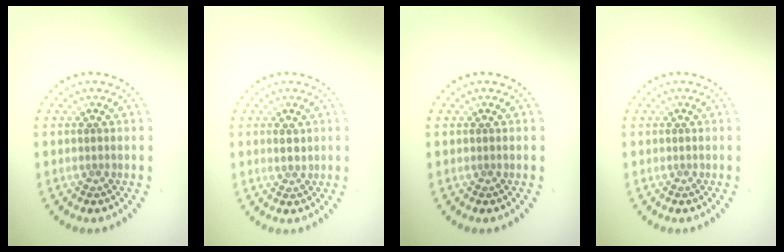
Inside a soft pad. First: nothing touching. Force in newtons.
{"total": 1.2, "press": 1.0, "slide": 0.6}
{"total": 0.0}
{"total": 0.0}